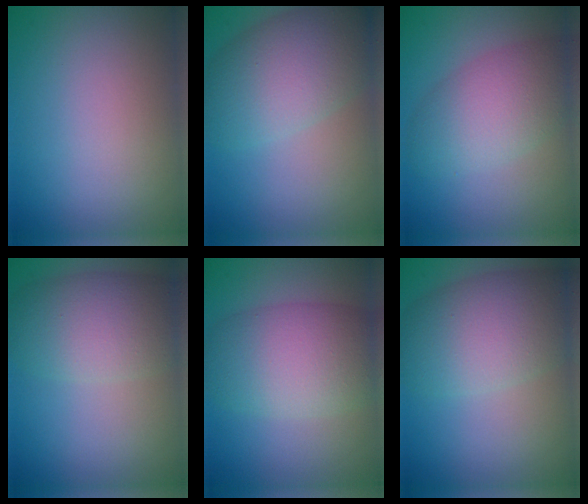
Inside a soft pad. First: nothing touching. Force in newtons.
{"total": 7.4, "press": 7.4, "slide": 0.3}
{"total": 5.7, "press": 5.7, "slide": 0.1}
{"total": 6.3, "press": 6.3, "slide": 0.1}
{"total": 7.4, "press": 7.3, "slide": 0.4}
{"total": 7.6, "press": 7.6, "slide": 0.3}